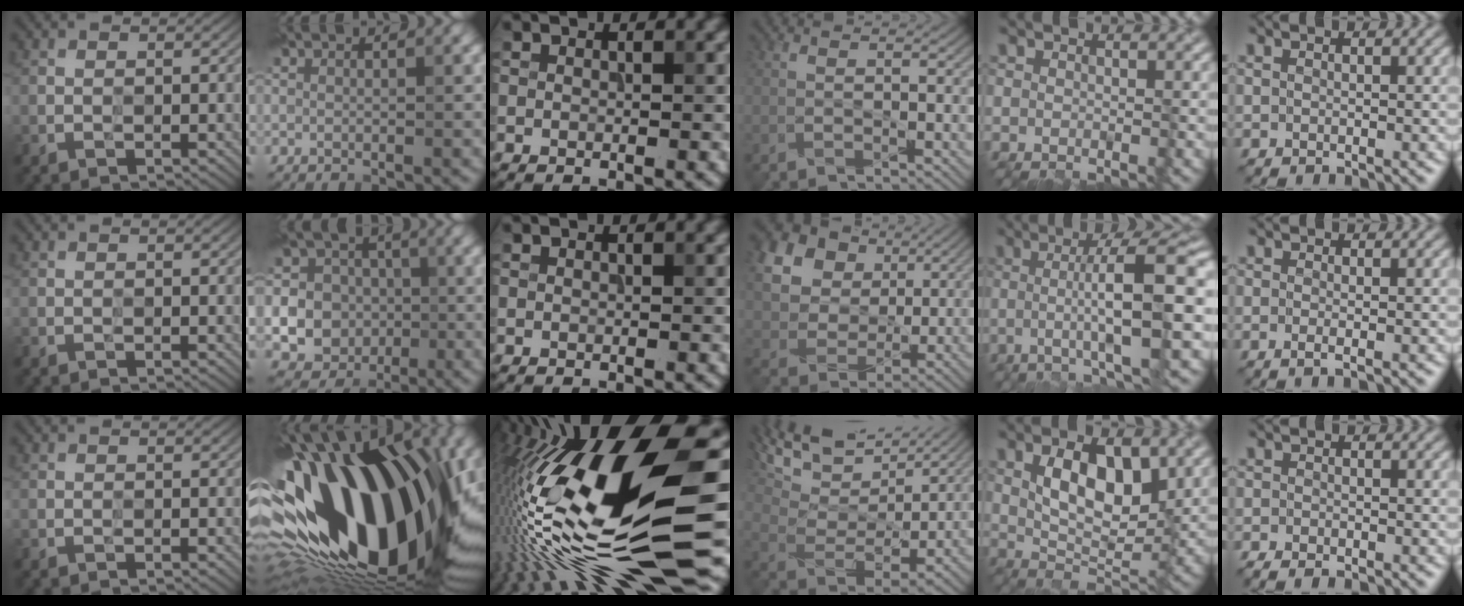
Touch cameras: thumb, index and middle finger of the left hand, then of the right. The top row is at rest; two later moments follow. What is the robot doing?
{"motion": "wipe", "object": "plastic plate"}